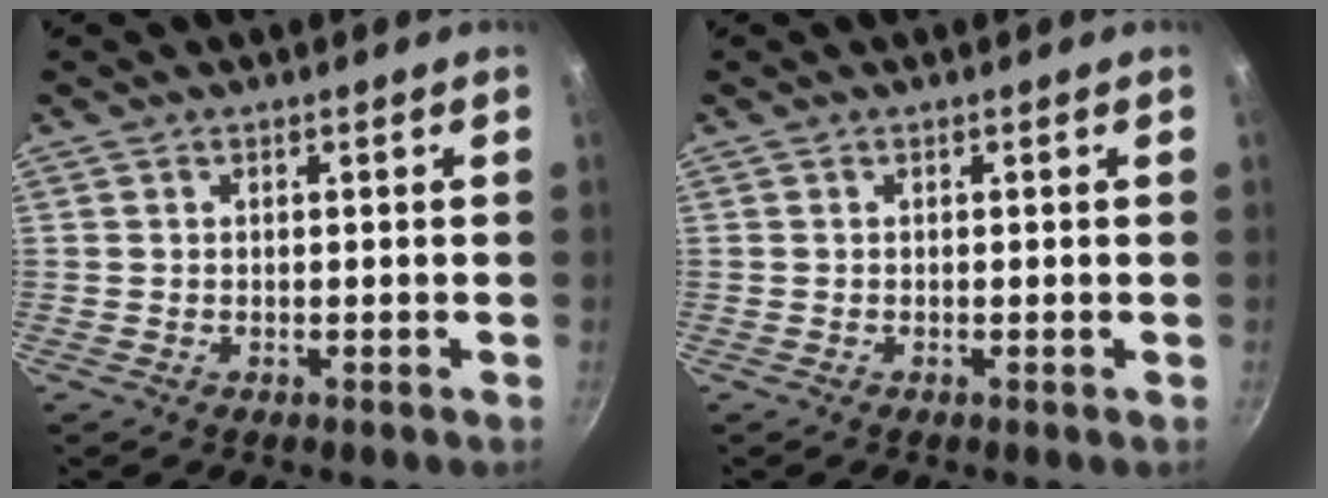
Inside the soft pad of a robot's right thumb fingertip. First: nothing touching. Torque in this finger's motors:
{"motor_torque": [0.40, -0.01, 0.23, -0.01, 0.03]}